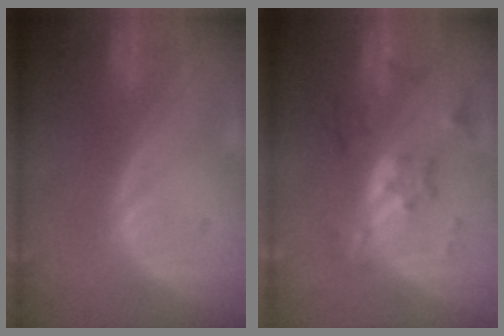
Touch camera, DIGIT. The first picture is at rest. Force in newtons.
{"total": 7.0, "press": 6.7, "slide": 2.2}